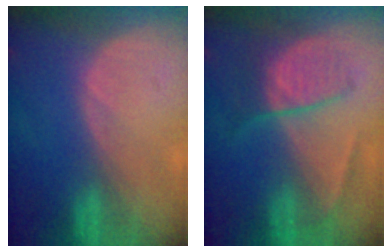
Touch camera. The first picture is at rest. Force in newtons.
{"total": 6.5, "press": 6.2, "slide": 1.9}